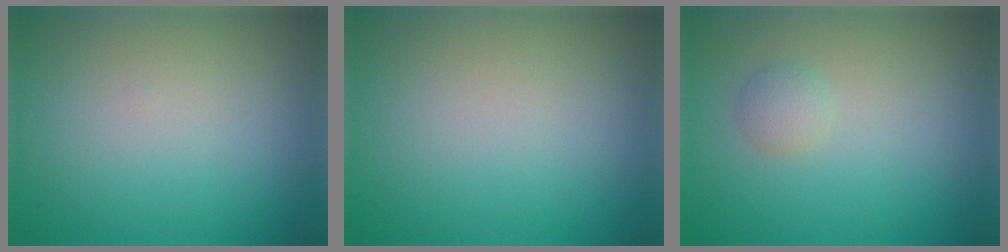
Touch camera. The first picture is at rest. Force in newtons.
{"total": 0.0}
{"total": 1.3, "press": 1.3, "slide": 0.1}